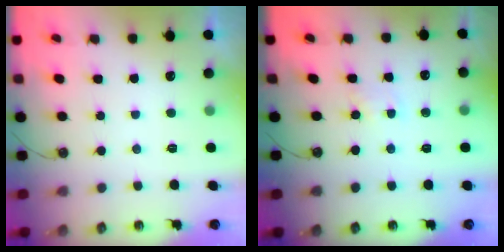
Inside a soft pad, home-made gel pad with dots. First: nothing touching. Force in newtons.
{"total": 2.0, "press": 2.0, "slide": 0.3}